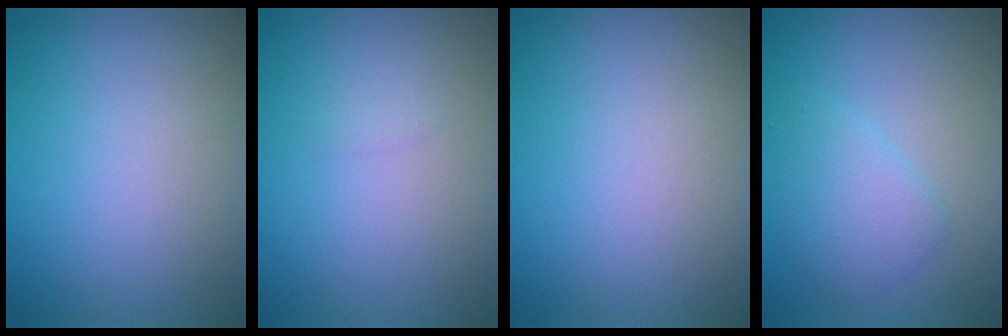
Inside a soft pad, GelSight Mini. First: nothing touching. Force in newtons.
{"total": 0.5, "press": 0.5, "slide": 0.0}
{"total": 0.0}
{"total": 2.7, "press": 2.7, "slide": 0.2}